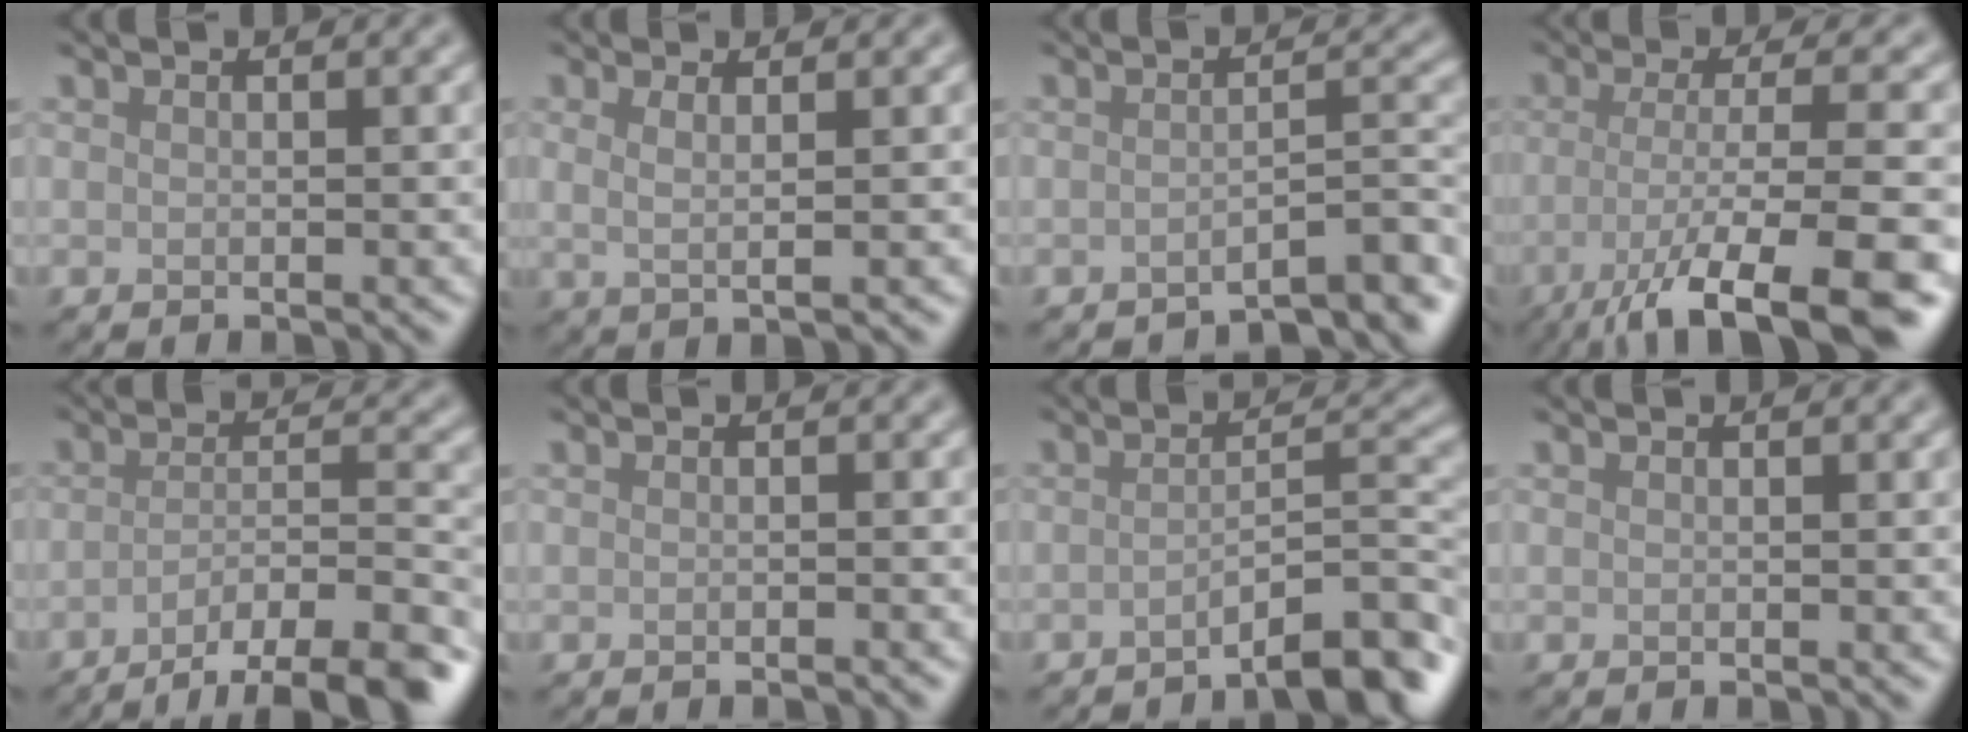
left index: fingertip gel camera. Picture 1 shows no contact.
{"total": 2.3, "force": [0.7, 0.8, 2.1], "torque": [-0.035, -0.003, 0.003]}
{"total": 4.9, "force": [-4.2, 0.8, 2.5], "torque": [-0.020, 0.008, -0.055]}
{"total": 9.3, "force": [-4.3, 2.3, 7.9], "torque": [-0.120, -0.012, -0.079]}
{"total": 9.6, "force": [-6.4, 2.6, 6.7], "torque": [-0.097, 0.000, -0.093]}
{"total": 0.6, "force": [-0.5, 0.0, 0.4], "torque": [-0.002, 0.001, -0.008]}
{"total": 5.5, "force": [-3.4, 1.0, 4.1], "torque": [-0.054, 0.013, -0.053]}
{"total": 0.0}